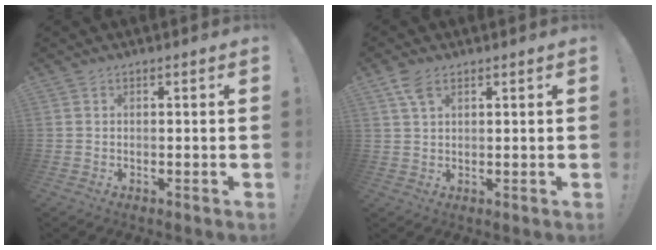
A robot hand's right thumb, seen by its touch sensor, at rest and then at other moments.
{"total": 4.7, "force": [2.7, 2.4, 3.0], "torque": [-0.054, -0.008, 0.051]}